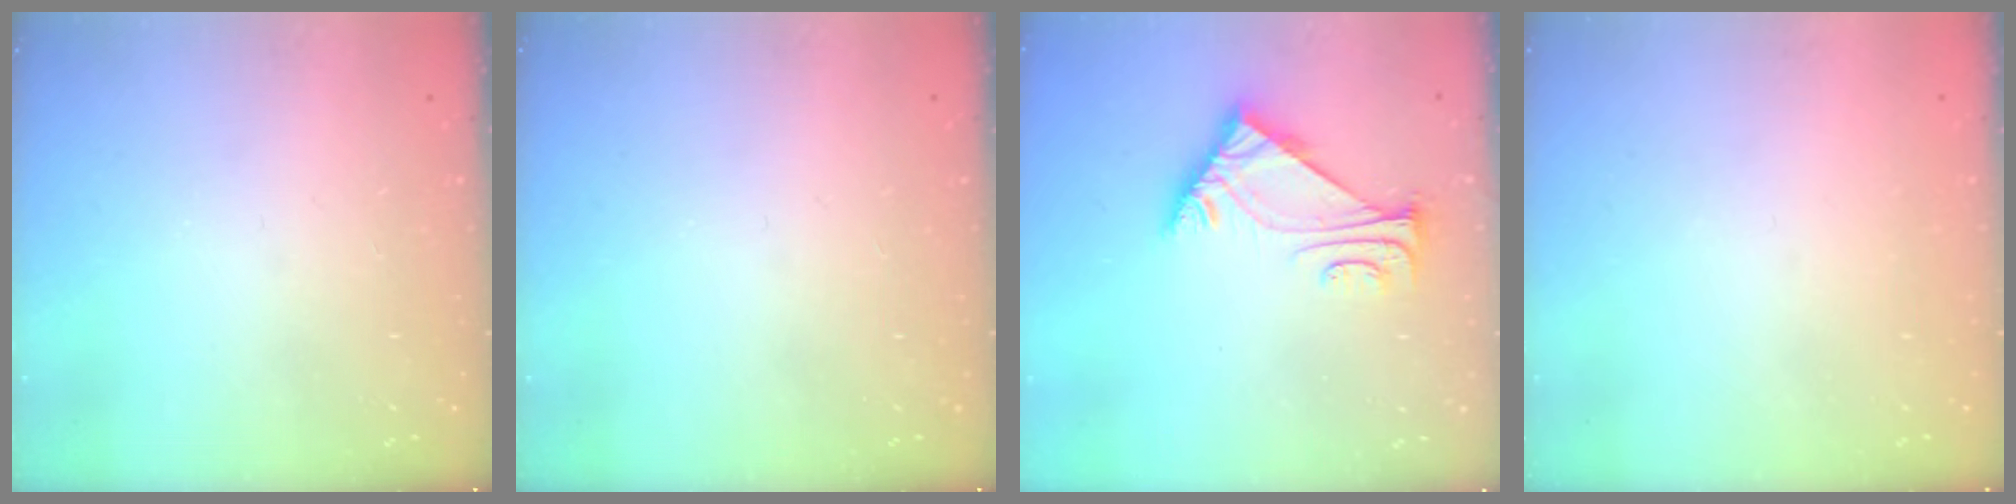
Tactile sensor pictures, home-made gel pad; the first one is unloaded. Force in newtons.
{"total": 0.0}
{"total": 5.7, "press": 5.7, "slide": 1.0}
{"total": 1.6, "press": 1.6, "slide": 0.2}